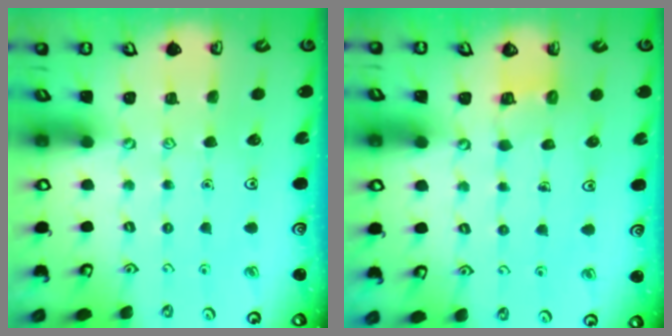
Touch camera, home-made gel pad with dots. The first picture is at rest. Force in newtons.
{"total": 4.1, "press": 4.1, "slide": 0.1}